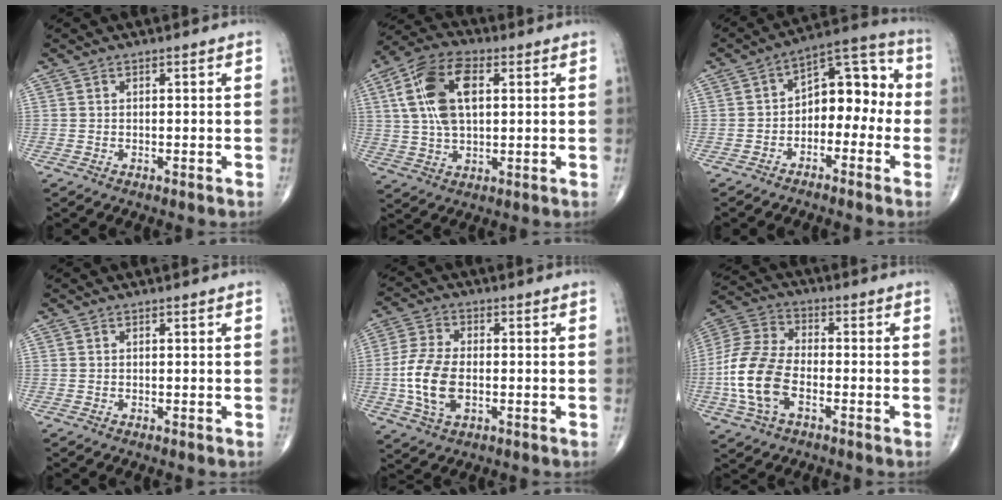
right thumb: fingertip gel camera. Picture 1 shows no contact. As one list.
[{"total": 13.8, "force": [3.3, 7.3, 11.3], "torque": [-0.219, 0.011, 0.061]}, {"total": 11.3, "force": [-2.0, 7.2, 8.5], "torque": [-0.082, 0.054, -0.046]}, {"total": 0.0}, {"total": 10.1, "force": [-1.6, 5.8, 8.2], "torque": [-0.175, 0.004, -0.032]}, {"total": 13.8, "force": [-3.6, 7.8, 10.8], "torque": [-0.235, 0.021, -0.076]}]